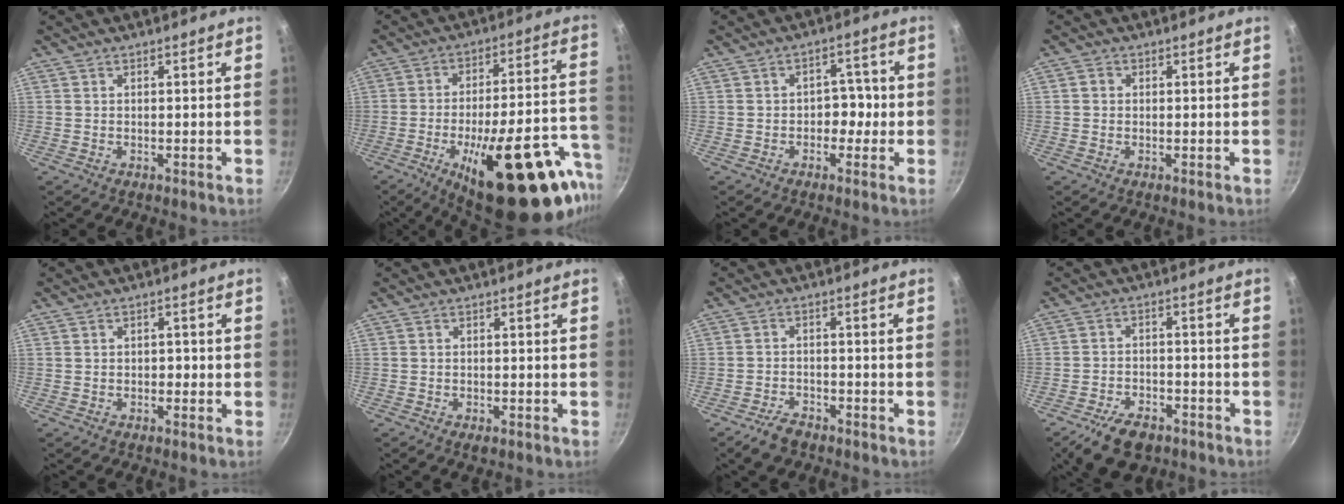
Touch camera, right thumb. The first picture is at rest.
{"total": 29.8, "force": [-13.4, 10.2, 24.6], "torque": [-0.306, 0.051, -0.191]}
{"total": 4.6, "force": [-0.9, 3.6, 2.7], "torque": [0.012, 0.020, -0.018]}
{"total": 1.3, "force": [0.1, 1.2, 0.5], "torque": [-0.007, 0.005, -0.002]}
{"total": 1.4, "force": [-0.3, 1.1, 0.7], "torque": [-0.008, 0.006, -0.006]}
{"total": 1.5, "force": [-0.8, 0.8, 1.0], "torque": [-0.019, -0.001, -0.013]}
{"total": 4.7, "force": [-3.6, 2.3, 2.0], "torque": [-0.035, 0.030, -0.061]}
{"total": 9.6, "force": [-6.4, 5.0, 5.2], "torque": [-0.085, 0.032, -0.105]}